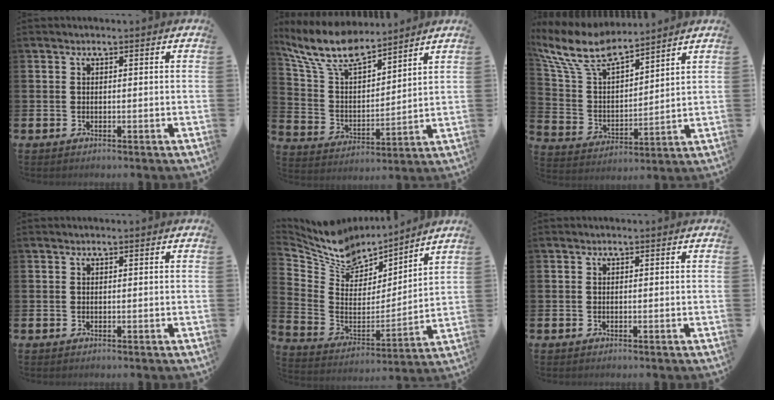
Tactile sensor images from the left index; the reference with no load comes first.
{"total": 9.9, "force": [8.6, 2.7, 4.0], "torque": [-0.122, -0.043, 0.155]}
{"total": 9.4, "force": [8.3, 2.5, 3.7], "torque": [-0.117, -0.048, 0.147]}
{"total": 0.0}
{"total": 8.6, "force": [7.9, 3.3, 0.9], "torque": [-0.078, -0.058, 0.145]}
{"total": 0.0}